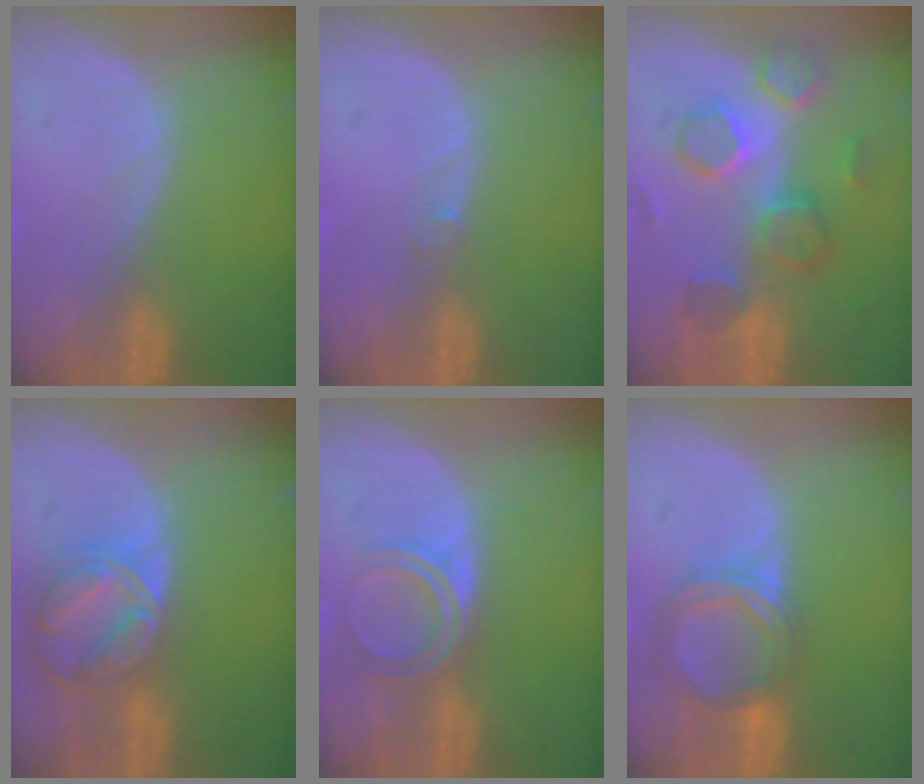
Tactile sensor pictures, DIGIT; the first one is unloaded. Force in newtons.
{"total": 0.5, "press": 0.5, "slide": 0.1}
{"total": 8.3, "press": 8.1, "slide": 1.8}
{"total": 8.6, "press": 7.3, "slide": 4.5}
{"total": 4.8, "press": 4.0, "slide": 2.6}
{"total": 5.5, "press": 5.4, "slide": 1.4}